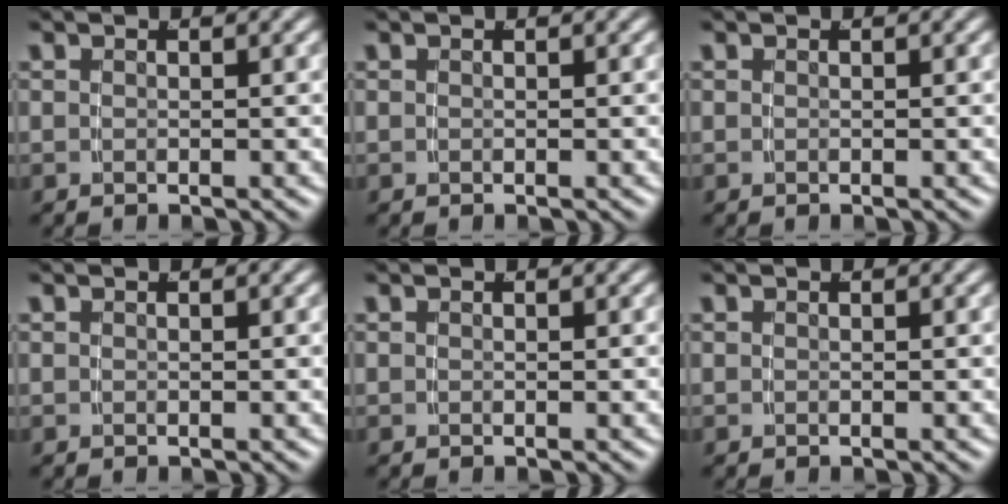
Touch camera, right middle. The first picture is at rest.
{"total": 0.0}
{"total": 0.0}
{"total": 0.0}
{"total": 0.0}
{"total": 0.0}